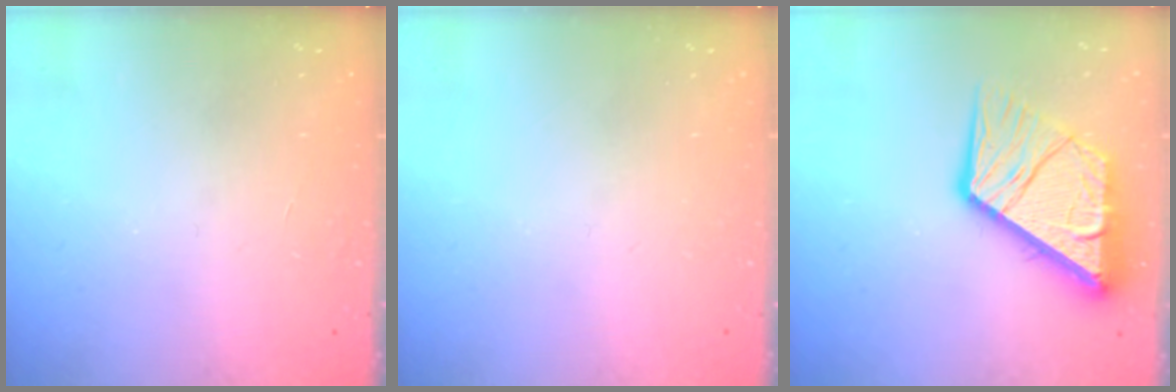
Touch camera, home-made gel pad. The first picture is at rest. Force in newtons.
{"total": 0.0}
{"total": 16.7, "press": 16.6, "slide": 1.9}